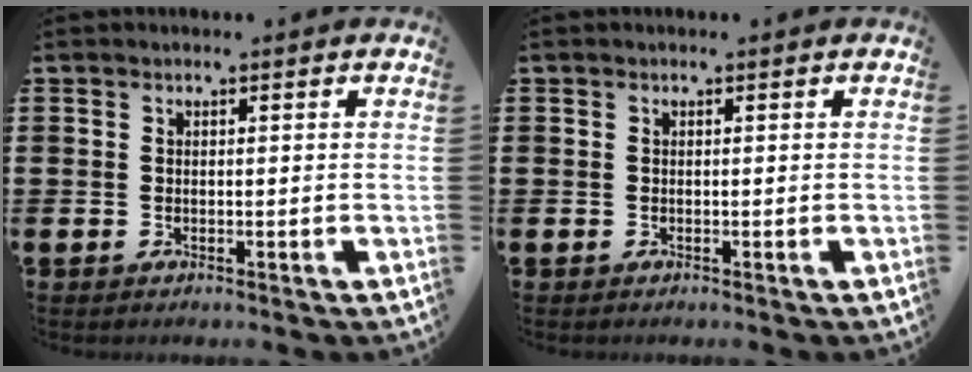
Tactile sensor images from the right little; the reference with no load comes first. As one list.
[{"total": 0.0}]